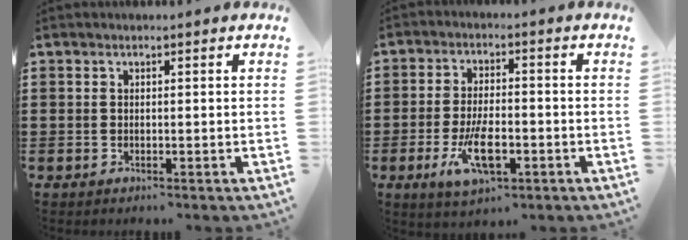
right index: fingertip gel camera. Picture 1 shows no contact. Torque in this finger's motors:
{"motor_torque": [1.76, 0.38, 0.46, 0.13]}